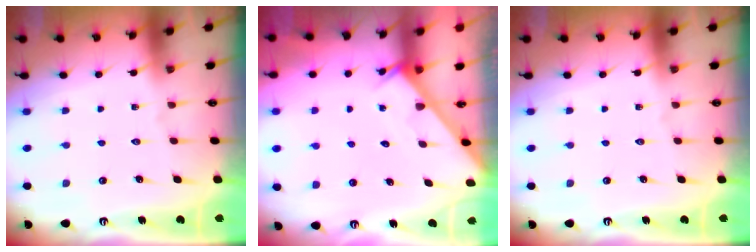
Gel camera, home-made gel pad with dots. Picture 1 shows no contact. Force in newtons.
{"total": 2.0, "press": 2.0, "slide": 0.1}
{"total": 0.0}